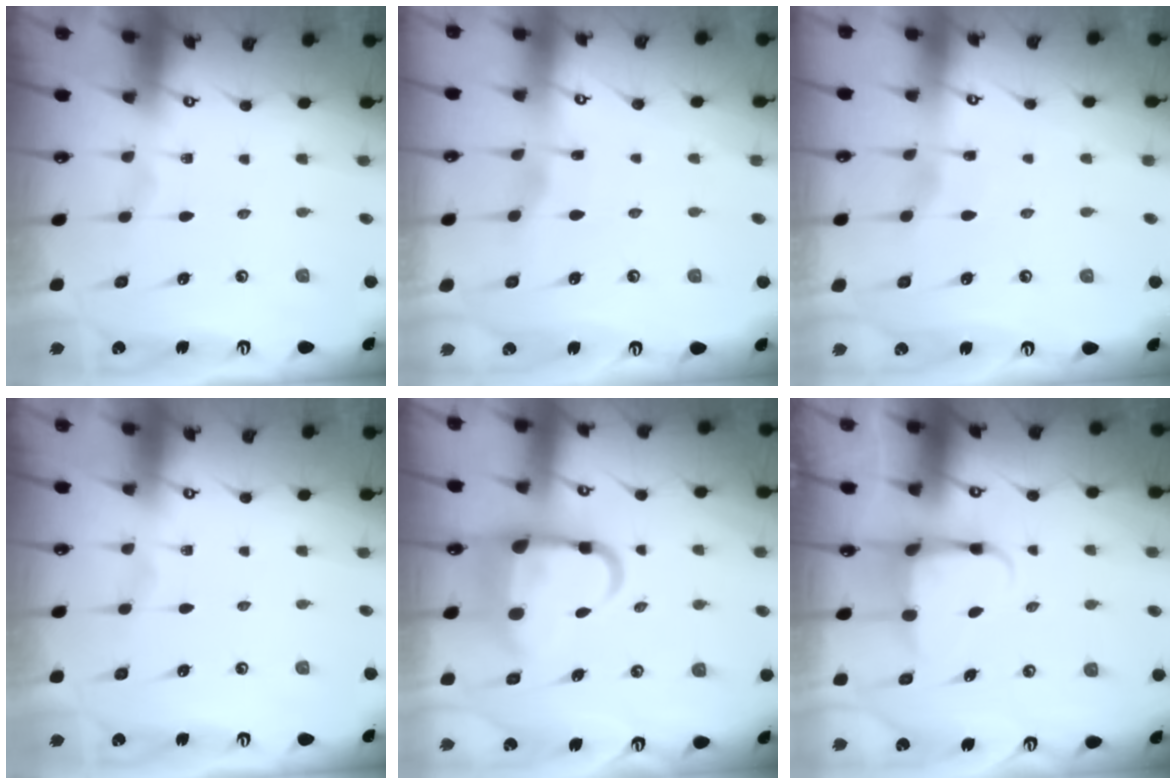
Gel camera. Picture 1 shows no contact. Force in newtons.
{"total": 2.8, "press": 2.8, "slide": 0.4}
{"total": 2.6, "press": 2.5, "slide": 0.2}
{"total": 0.0}
{"total": 11.2, "press": 11.0, "slide": 2.3}
{"total": 3.9, "press": 3.9, "slide": 0.4}